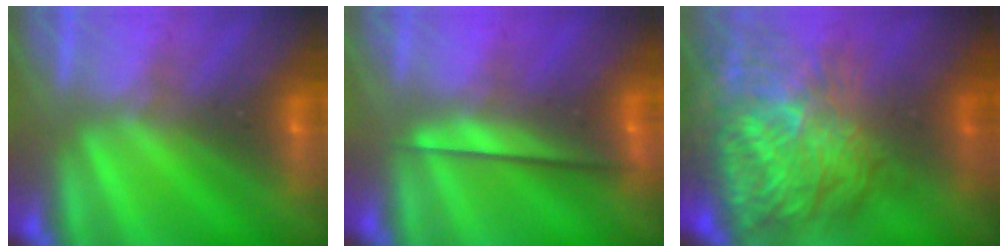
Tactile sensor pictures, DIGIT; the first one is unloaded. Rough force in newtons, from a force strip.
{"total": 2.3}
{"total": 9.0}